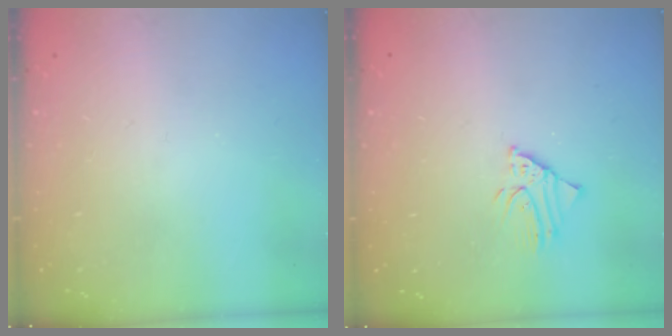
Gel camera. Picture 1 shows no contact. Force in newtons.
{"total": 2.6, "press": 2.6, "slide": 0.2}